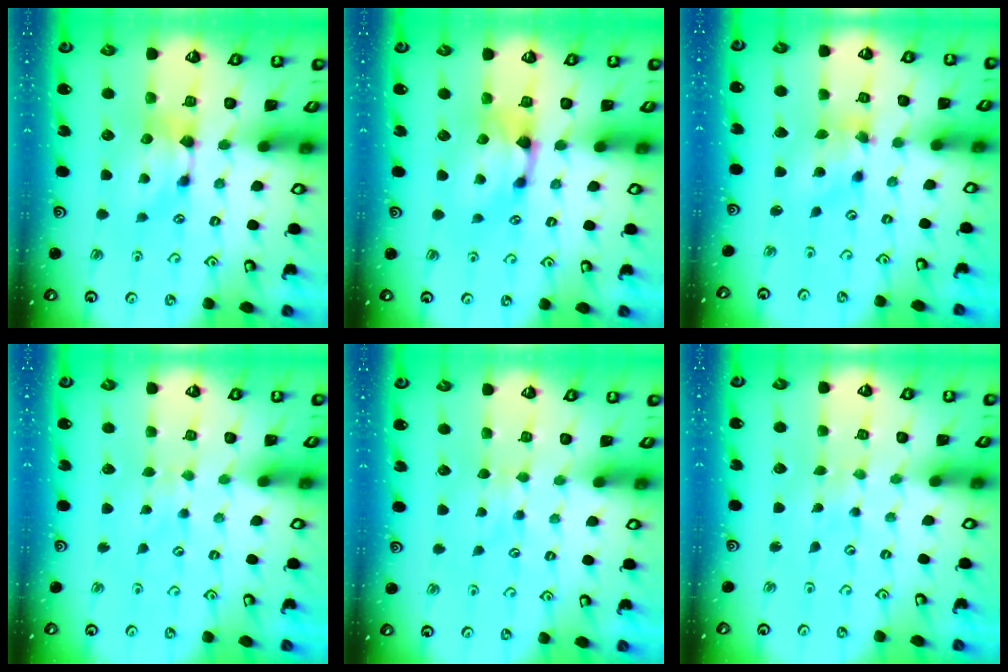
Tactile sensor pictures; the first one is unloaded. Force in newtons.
{"total": 1.1, "press": 0.5, "slide": 1.0}
{"total": 2.5, "press": 2.1, "slide": 1.3}
{"total": 3.4, "press": 3.4, "slide": 0.5}
{"total": 2.3, "press": 2.2, "slide": 0.3}
{"total": 5.6, "press": 5.6, "slide": 0.3}